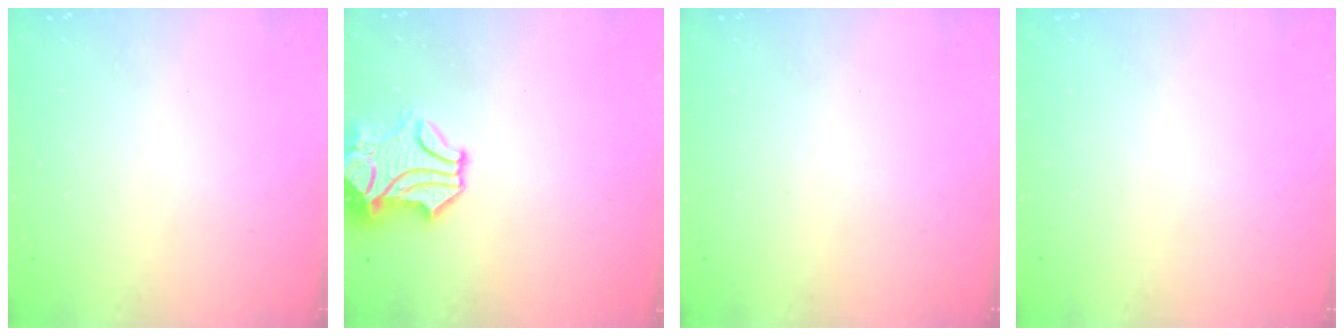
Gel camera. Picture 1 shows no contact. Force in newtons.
{"total": 2.1, "press": 1.6, "slide": 1.3}
{"total": 0.0}
{"total": 0.0}